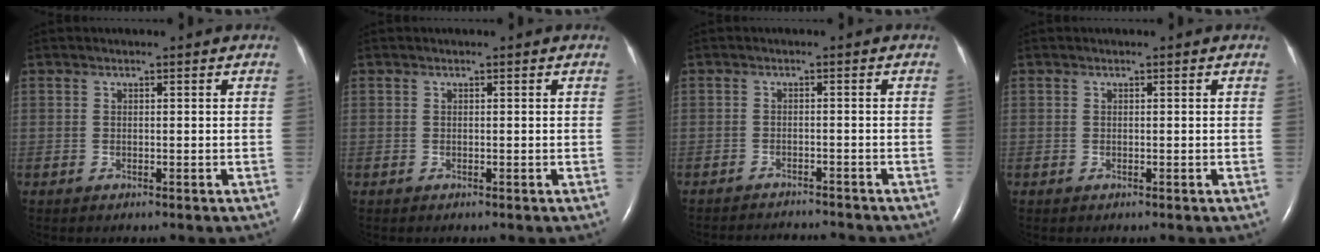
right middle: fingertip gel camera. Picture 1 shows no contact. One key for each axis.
{"total": 0.0}
{"total": 7.6, "fx": -7.5, "fy": 0.7, "fz": 1.4, "tx": -0.020, "ty": -0.006, "tz": -0.099}
{"total": 0.0}